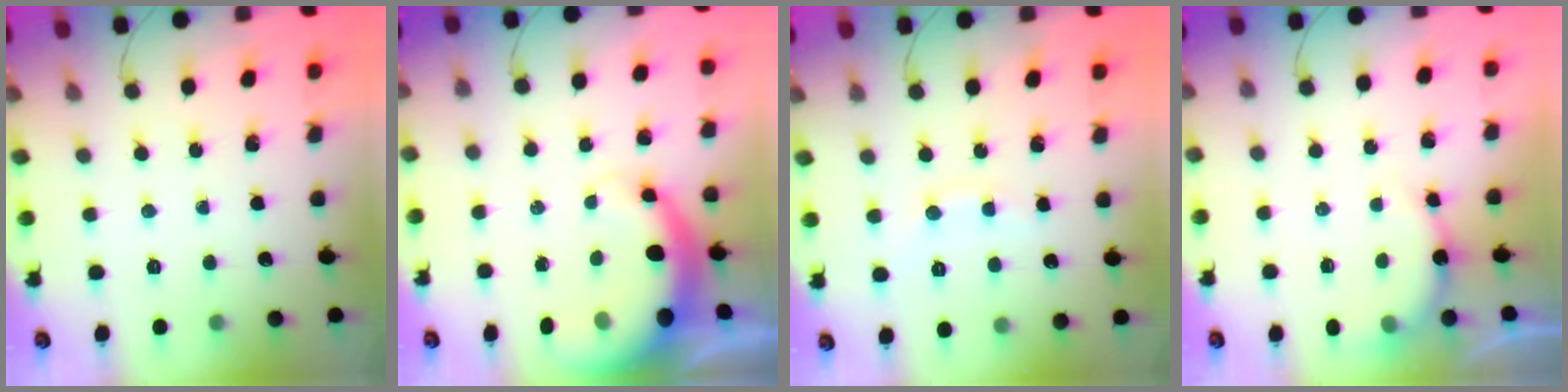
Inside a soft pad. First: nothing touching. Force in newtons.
{"total": 6.7, "press": 6.6, "slide": 1.2}
{"total": 4.3, "press": 4.1, "slide": 1.4}
{"total": 6.0, "press": 6.0, "slide": 0.5}